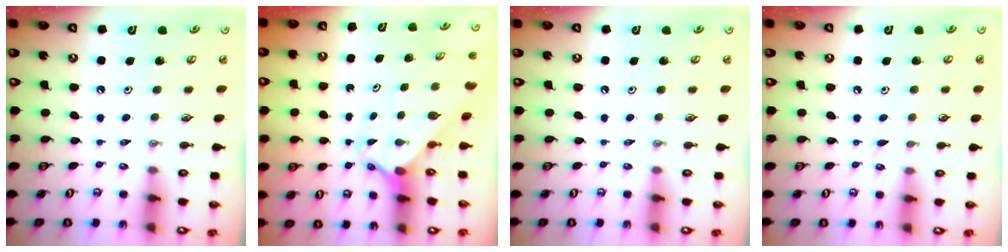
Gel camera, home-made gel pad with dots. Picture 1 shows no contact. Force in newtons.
{"total": 2.5, "press": 2.5, "slide": 0.3}
{"total": 0.0}
{"total": 2.5, "press": 2.4, "slide": 0.3}